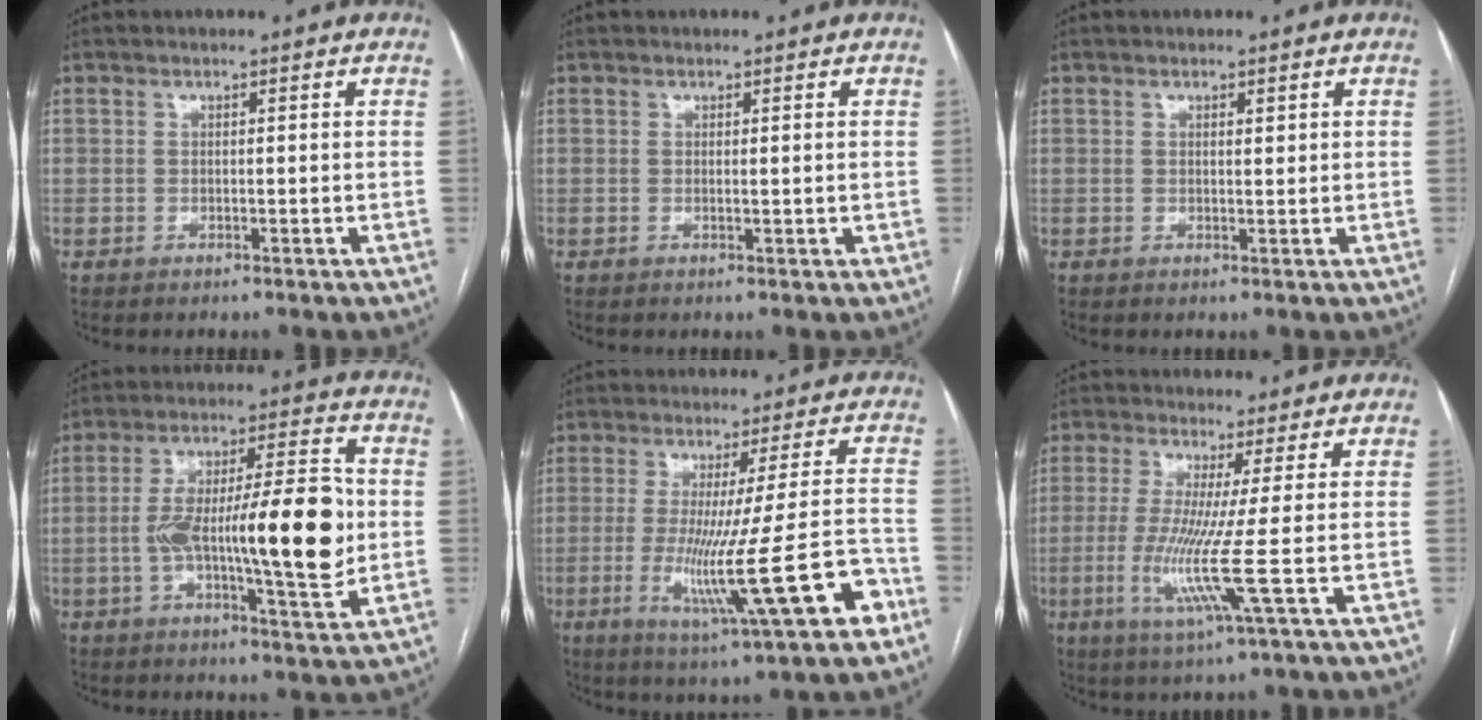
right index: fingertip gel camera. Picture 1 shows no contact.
{"total": 0.7, "force": [0.1, 0.0, 0.7], "torque": [-0.014, -0.002, 0.003]}
{"total": 1.0, "force": [0.5, 0.3, 0.8], "torque": [-0.013, -0.001, 0.006]}
{"total": 18.6, "force": [-1.2, 3.5, 18.2], "torque": [-0.302, 0.016, -0.016]}
{"total": 16.3, "force": [-5.8, -0.6, 15.2], "torque": [-0.239, -0.027, -0.081]}
{"total": 8.8, "force": [-1.6, -2.1, 8.4], "torque": [-0.174, -0.032, -0.030]}